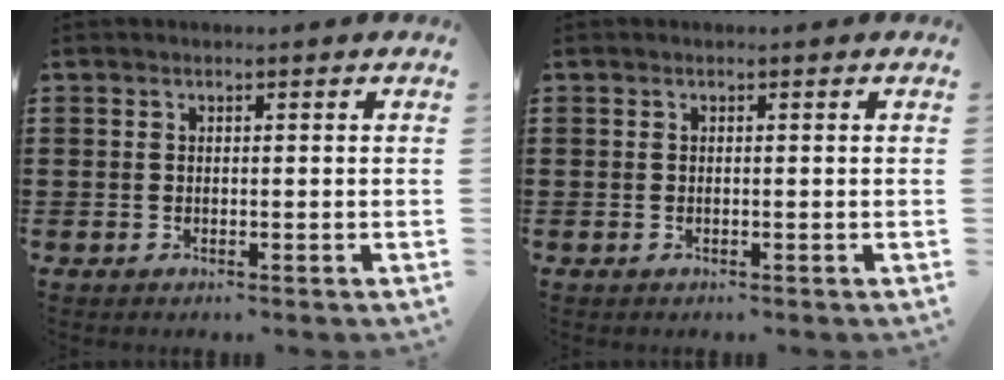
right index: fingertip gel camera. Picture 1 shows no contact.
{"total": 0.0}